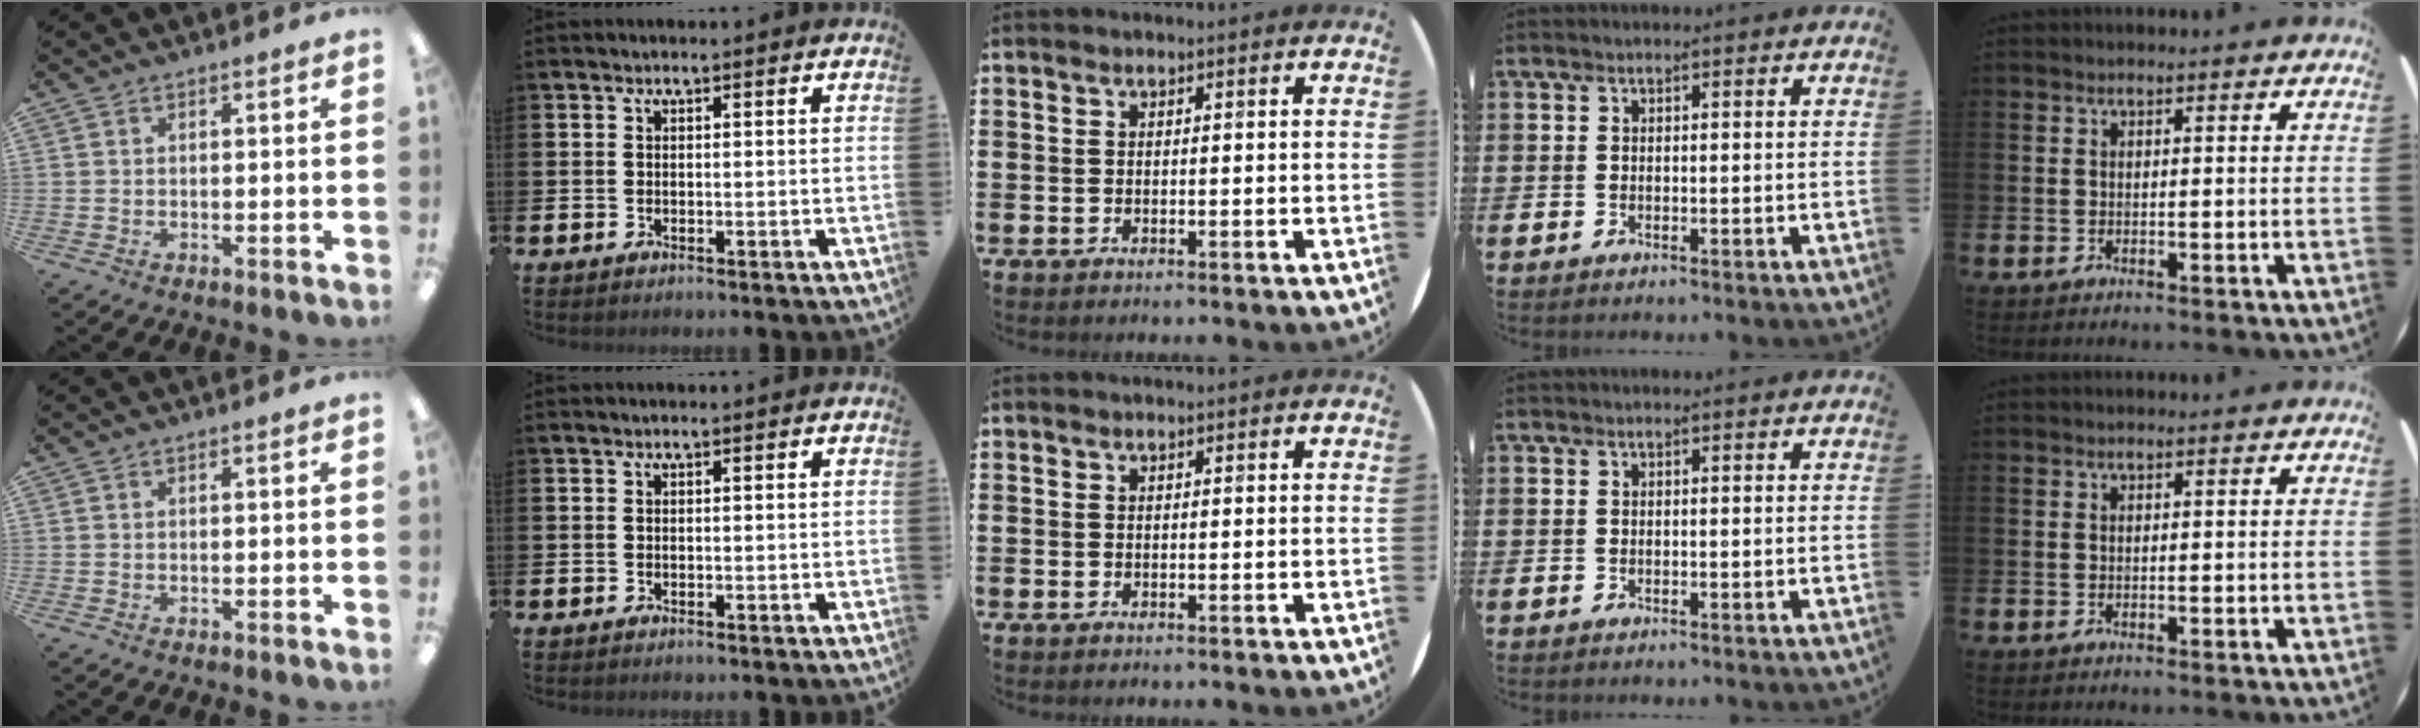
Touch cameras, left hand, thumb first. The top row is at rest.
{}